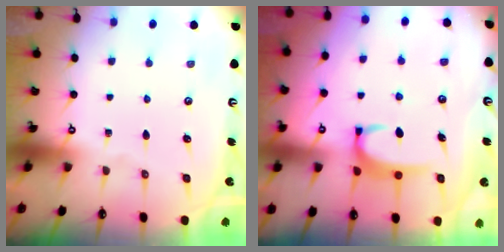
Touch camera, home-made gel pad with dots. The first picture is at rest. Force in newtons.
{"total": 3.4, "press": 3.4, "slide": 0.4}